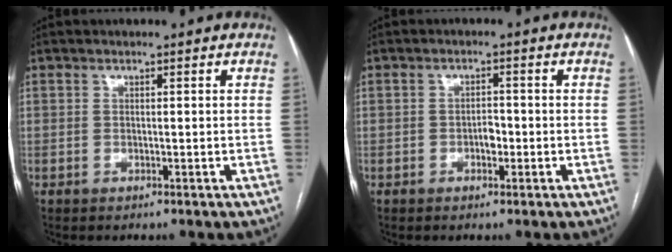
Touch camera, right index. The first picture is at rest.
{"total": 2.0, "force": [-0.7, 1.1, 1.6], "torque": [-0.019, 0.006, -0.011]}